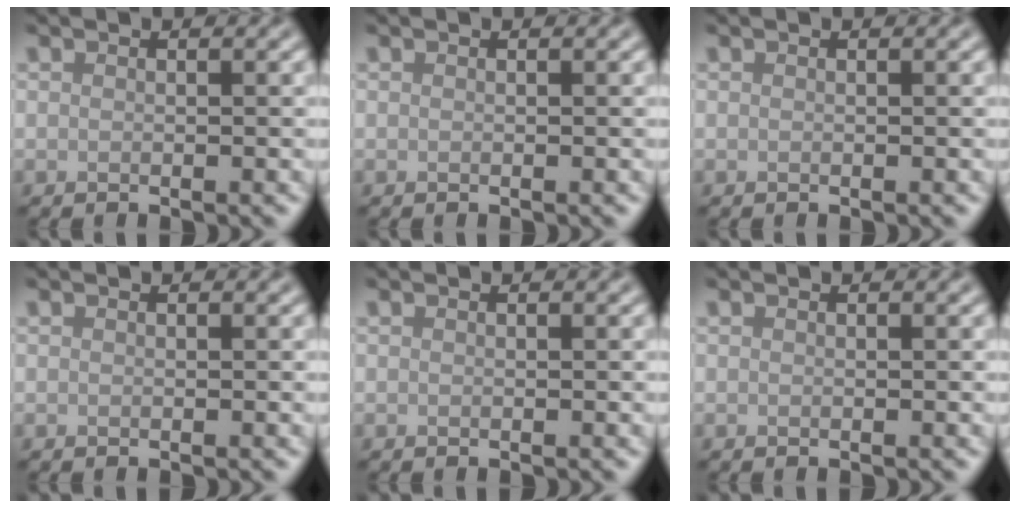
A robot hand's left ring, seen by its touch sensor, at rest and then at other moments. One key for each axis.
{"total": 0.0}
{"total": 0.0}
{"total": 0.0}
{"total": 0.0}
{"total": 0.0}